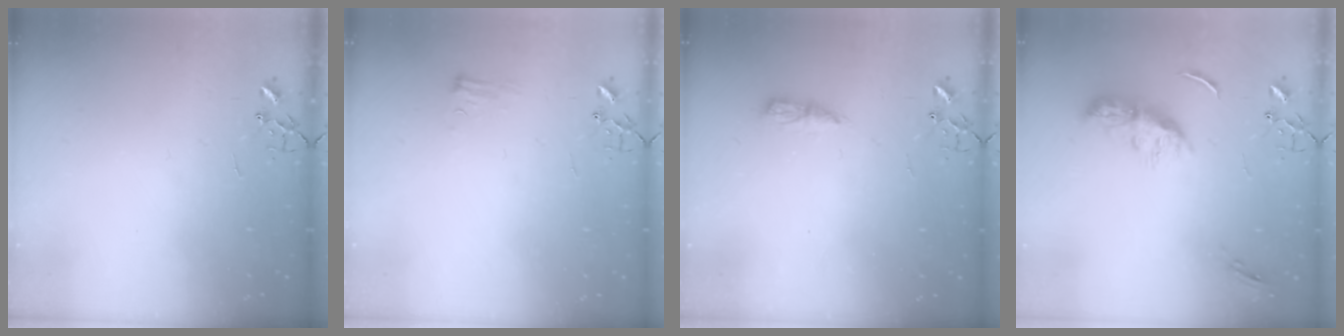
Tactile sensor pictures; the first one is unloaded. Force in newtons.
{"total": 6.2, "press": 6.2, "slide": 0.8}
{"total": 5.6, "press": 5.5, "slide": 0.7}
{"total": 9.6, "press": 9.6, "slide": 0.0}